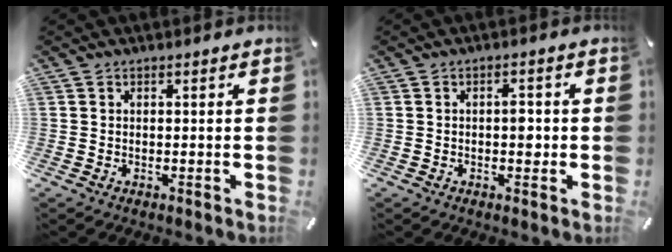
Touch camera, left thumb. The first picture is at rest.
{"total": 3.1, "force": [-0.2, 1.8, 2.4], "torque": [-0.030, -0.001, -0.008]}